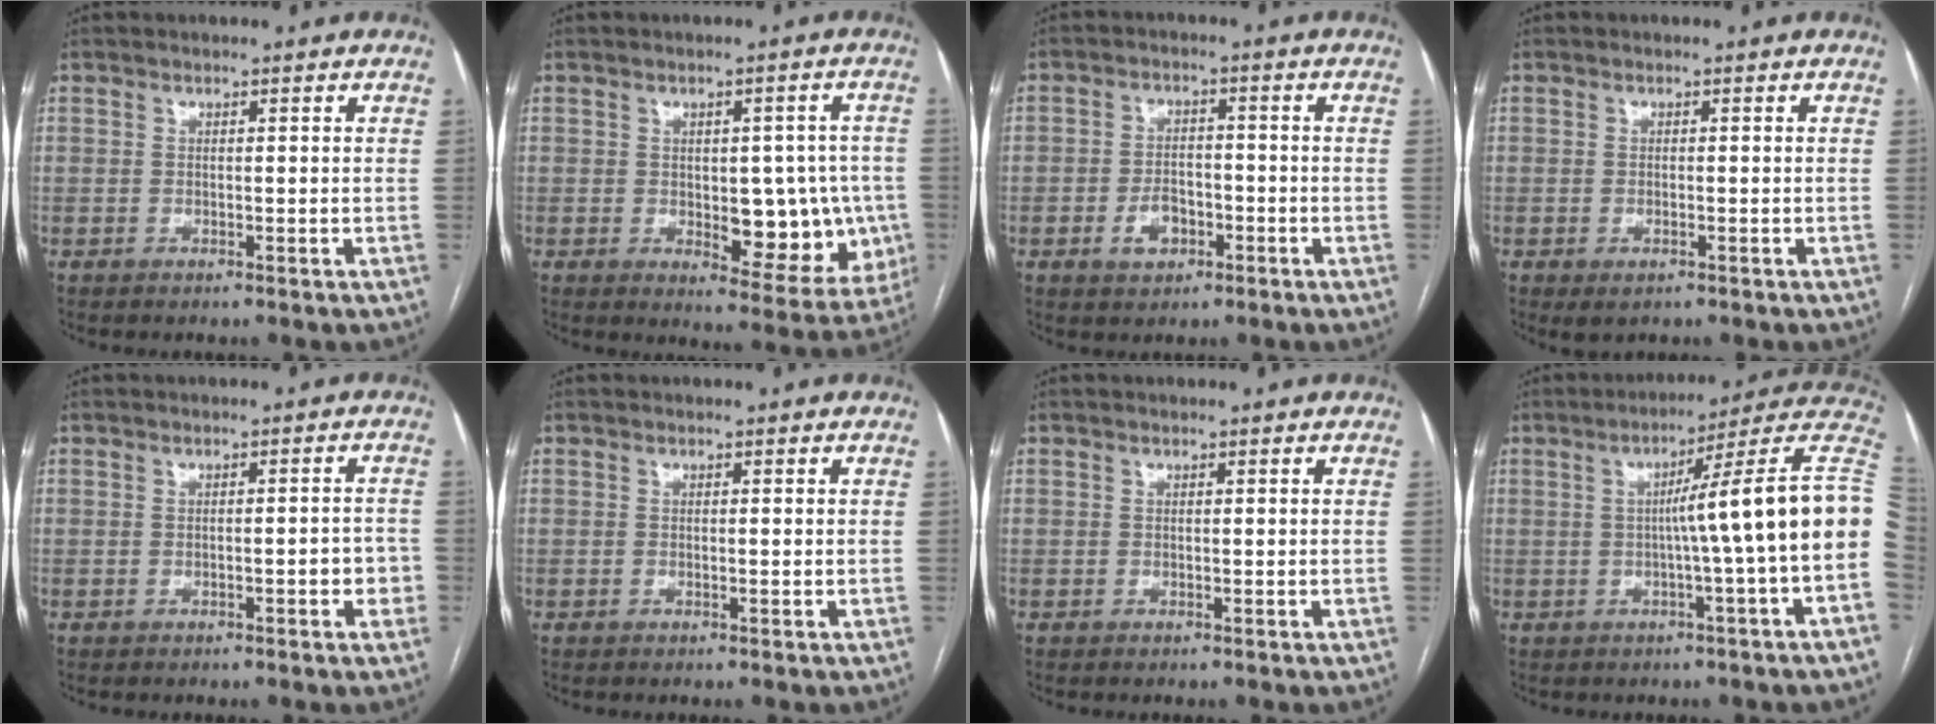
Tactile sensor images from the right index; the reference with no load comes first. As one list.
[{"total": 11.7, "force": [-1.5, 5.7, 10.2], "torque": [-0.111, 0.009, 0.000]}, {"total": 4.5, "force": [-1.9, 2.9, 2.8], "torque": [-0.052, 0.006, -0.028]}, {"total": 1.9, "force": [-0.9, 0.9, 1.4], "torque": [-0.027, -0.003, -0.004]}, {"total": 2.8, "force": [-1.1, 0.8, 2.5], "torque": [-0.025, 0.008, -0.013]}, {"total": 0.0}, {"total": 0.0}, {"total": 15.1, "force": [-0.4, -2.1, 14.9], "torque": [-0.187, 0.028, -0.014]}]